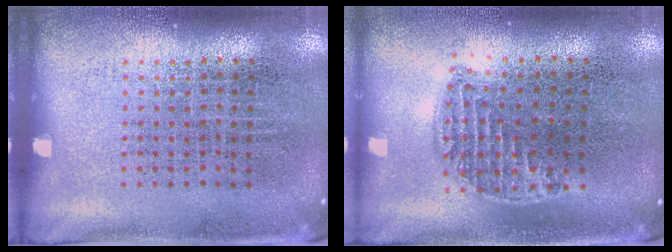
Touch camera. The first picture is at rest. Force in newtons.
{"total": 1.2, "press": 1.1, "slide": 0.5}